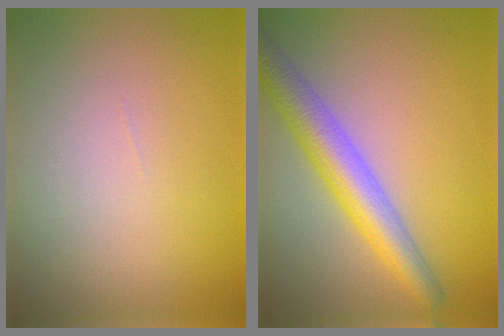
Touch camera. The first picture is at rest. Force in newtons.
{"total": 5.6, "press": 5.6, "slide": 0.1}